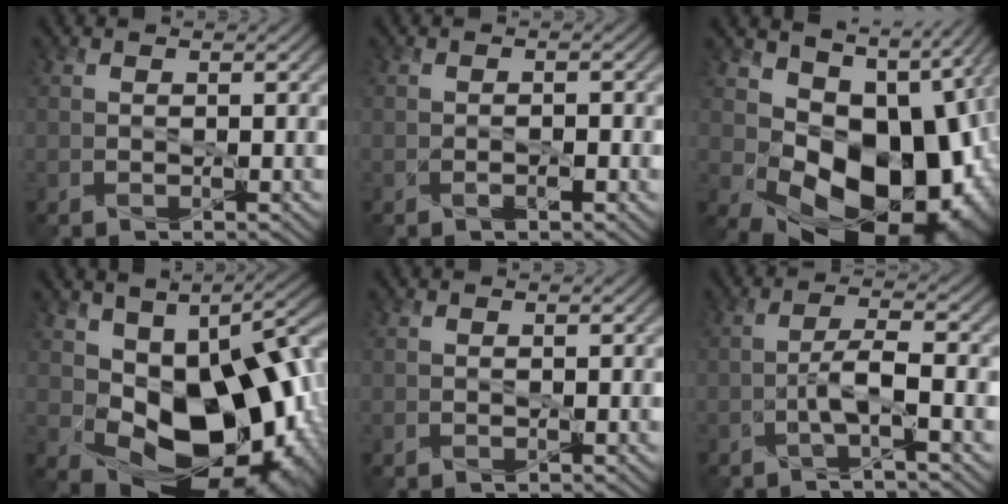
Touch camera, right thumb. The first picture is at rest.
{"total": 1.3, "force": [-0.7, 0.5, 1.0], "torque": [-0.006, -0.002, -0.010]}
{"total": 17.1, "force": [-1.6, 11.8, 12.4], "torque": [-0.148, -0.045, 0.017]}
{"total": 14.2, "force": [-0.9, 9.1, 10.9], "torque": [-0.139, -0.032, -0.001]}
{"total": 0.0}
{"total": 2.9, "force": [-1.6, -0.5, 2.4], "torque": [-0.046, 0.015, -0.035]}